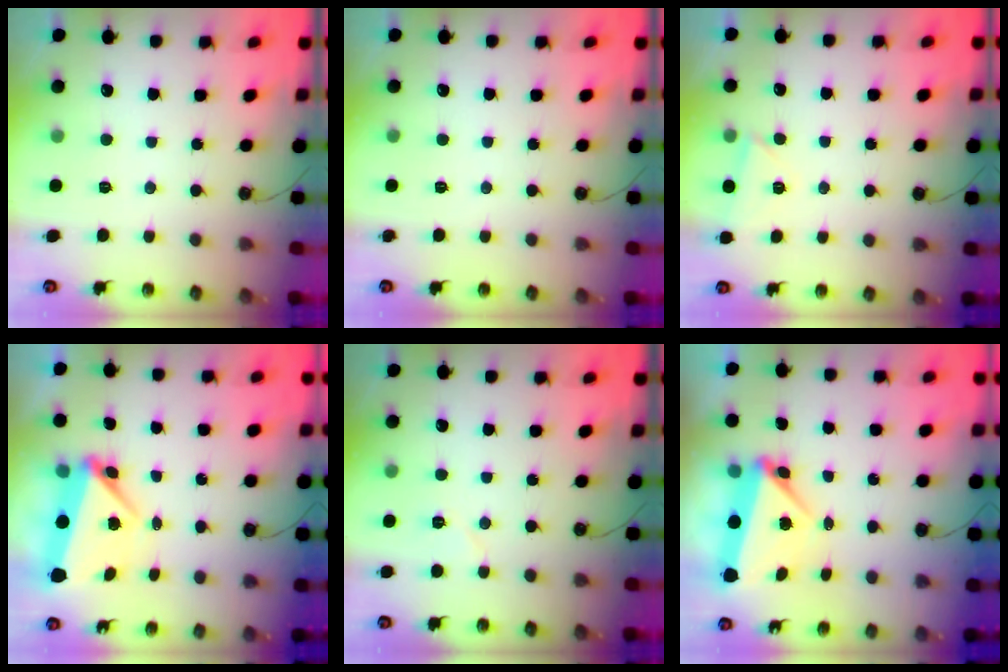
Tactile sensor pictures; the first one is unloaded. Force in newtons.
{"total": 0.0}
{"total": 3.3, "press": 3.2, "slide": 1.0}
{"total": 6.3, "press": 6.2, "slide": 0.9}
{"total": 4.8, "press": 4.8, "slide": 0.6}
{"total": 6.0, "press": 5.6, "slide": 2.3}